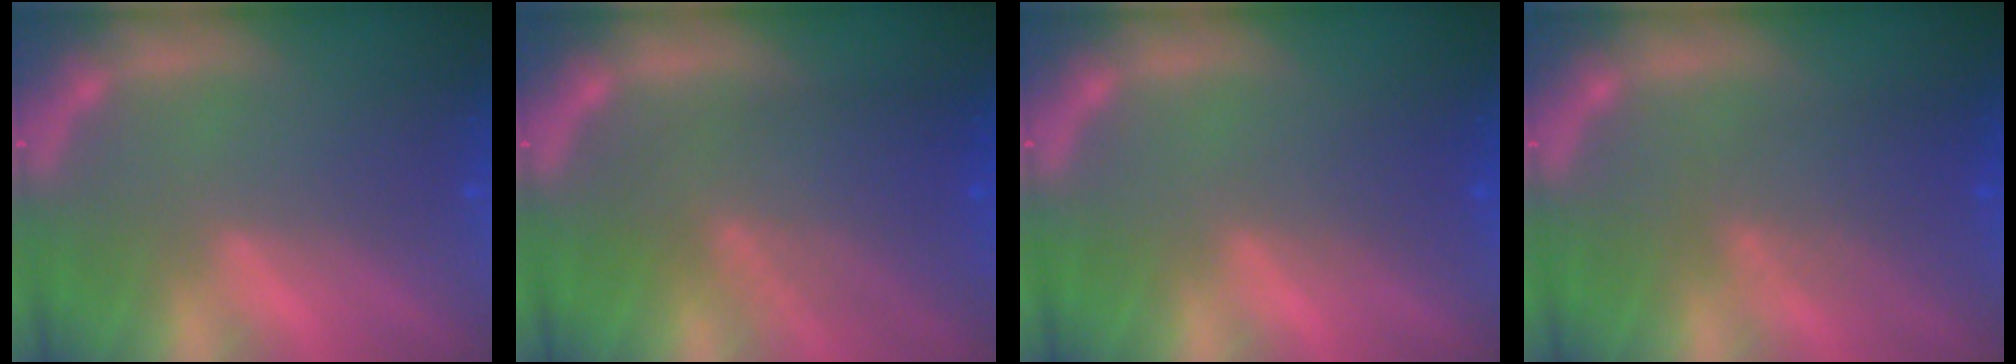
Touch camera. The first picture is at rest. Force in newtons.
{"total": 7.5}
{"total": 1.9}
{"total": 4.6}